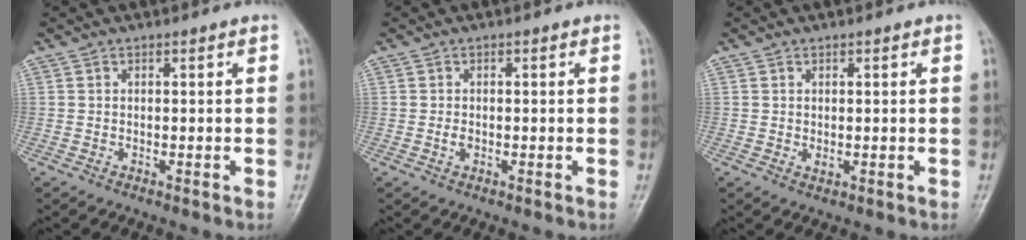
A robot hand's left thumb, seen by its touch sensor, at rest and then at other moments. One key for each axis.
{"total": 1.3, "fx": -0.2, "fy": 0.8, "fz": 0.9, "tx": -0.016, "ty": -0.001, "tz": -0.005}
{"total": 1.4, "fx": 0.1, "fy": 0.8, "fz": 1.1, "tx": -0.013, "ty": -0.003, "tz": 0.005}